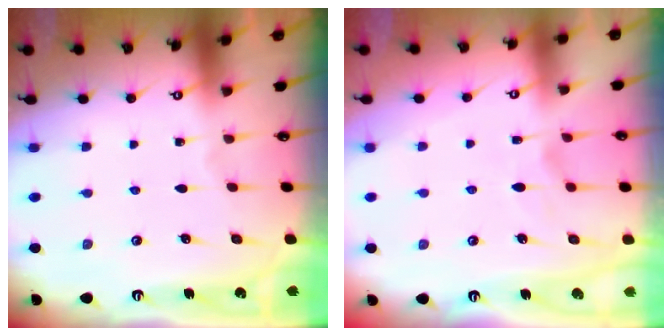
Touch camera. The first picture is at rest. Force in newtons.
{"total": 2.0, "press": 1.6, "slide": 1.2}